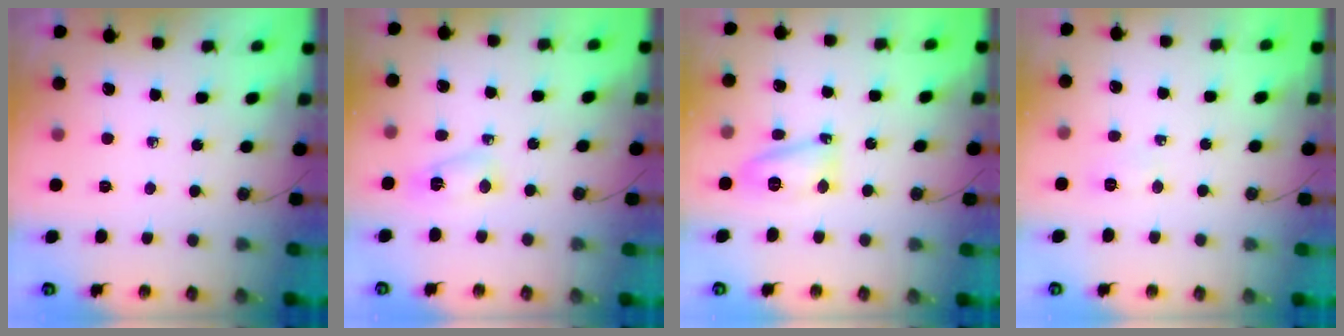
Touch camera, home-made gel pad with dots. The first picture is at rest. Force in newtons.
{"total": 3.3, "press": 3.2, "slide": 0.5}
{"total": 10.3, "press": 9.6, "slide": 3.8}
{"total": 3.9, "press": 3.7, "slide": 1.0}